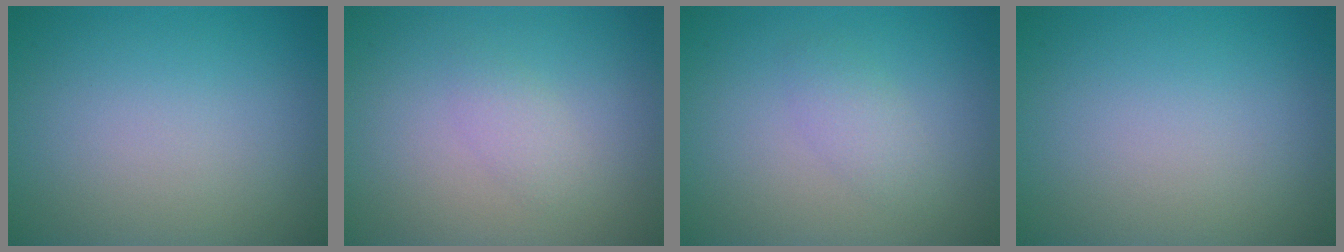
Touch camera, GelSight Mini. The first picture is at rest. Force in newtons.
{"total": 1.3, "press": 1.3, "slide": 0.1}
{"total": 1.6, "press": 1.6, "slide": 0.1}
{"total": 0.0}